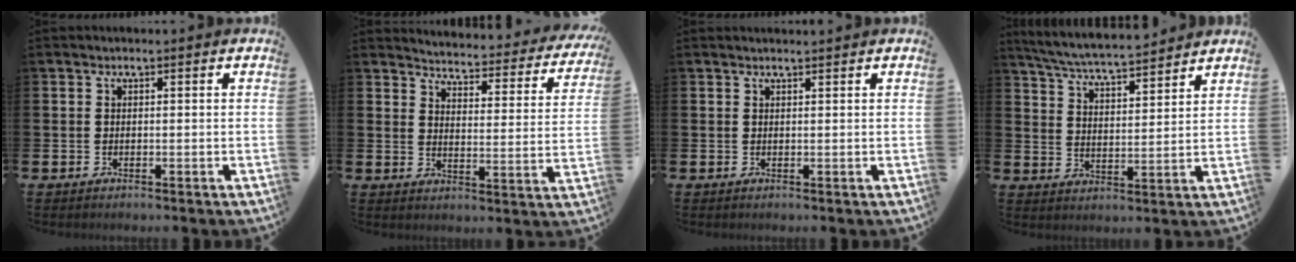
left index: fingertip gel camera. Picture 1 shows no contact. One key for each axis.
{"total": 3.8, "fx": 3.7, "fy": 0.6, "fz": 0.4, "tx": -0.023, "ty": -0.042, "tz": 0.054}
{"total": 0.6, "fx": 0.6, "fy": -0.1, "fz": 0.0, "tx": 0.000, "ty": -0.001, "tz": 0.013}
{"total": 6.1, "fx": 5.9, "fy": 0.2, "fz": 1.4, "tx": -0.056, "ty": -0.039, "tz": 0.104}